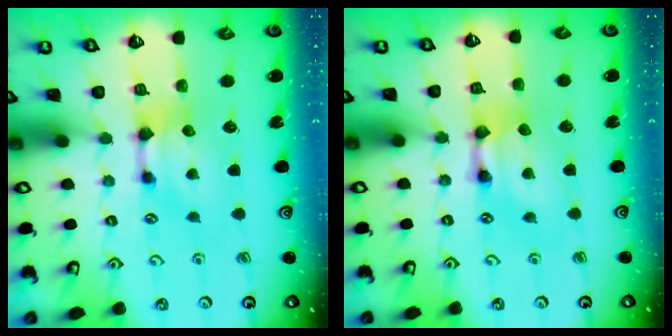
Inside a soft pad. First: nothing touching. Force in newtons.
{"total": 2.2, "press": 2.2, "slide": 0.1}